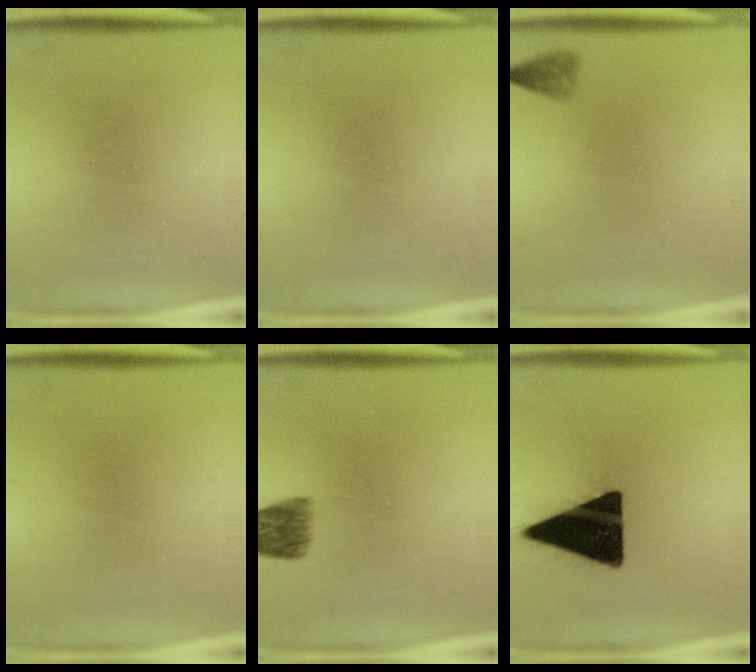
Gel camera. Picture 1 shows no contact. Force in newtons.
{"total": 0.0}
{"total": 2.1}
{"total": 1.1}
{"total": 5.4}
{"total": 18.0}